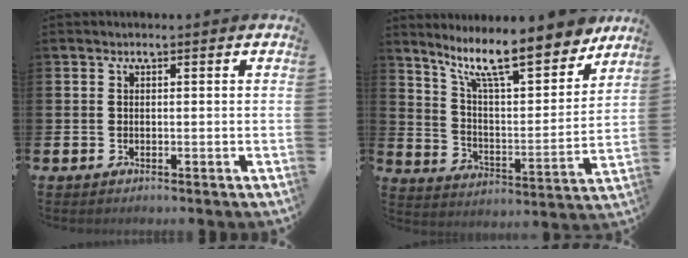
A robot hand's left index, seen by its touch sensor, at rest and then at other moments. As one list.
[{"total": 13.4, "force": [10.8, 3.2, 7.2], "torque": [-0.149, -0.057, 0.184]}]